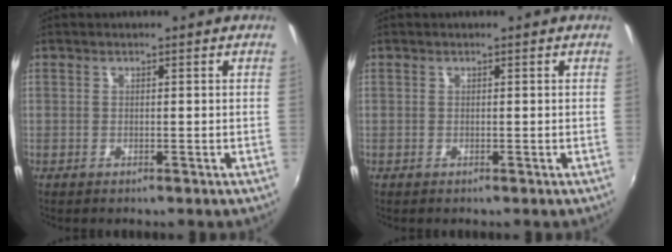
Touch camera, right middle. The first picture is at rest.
{"total": 0.0}